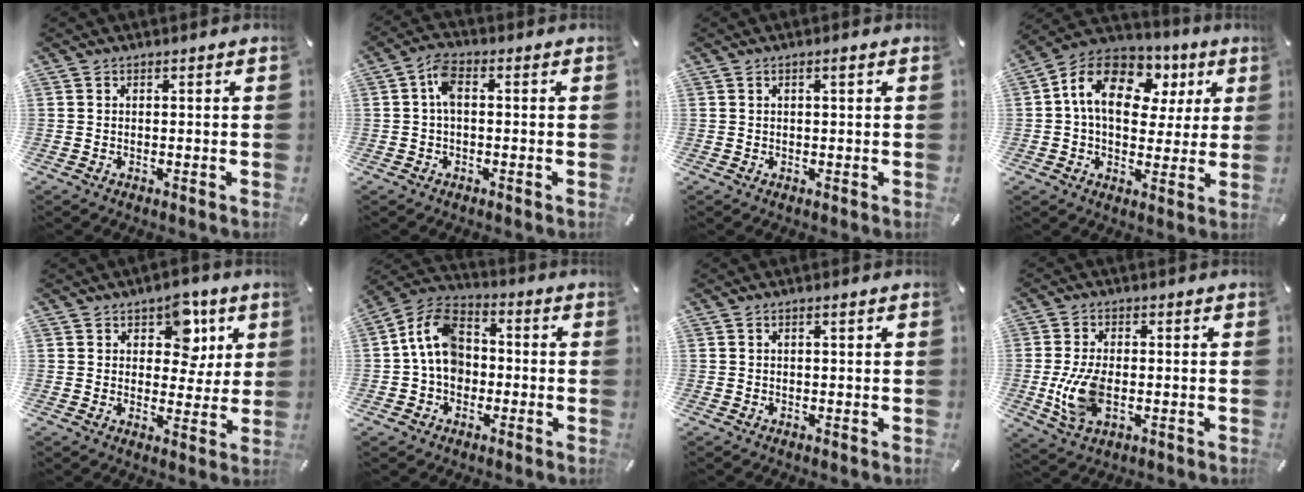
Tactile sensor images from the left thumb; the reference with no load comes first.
{"total": 5.0, "force": [0.0, 2.5, 4.3], "torque": [-0.095, 0.009, -0.003]}
{"total": 1.2, "force": [0.4, 0.2, 1.1], "torque": [-0.021, 0.002, 0.007]}
{"total": 15.5, "force": [4.3, 11.3, 9.8], "torque": [-0.178, -0.009, 0.077]}
{"total": 9.4, "force": [4.2, 6.8, 5.0], "torque": [-0.048, -0.015, 0.068]}
{"total": 11.2, "force": [-1.0, 8.8, 6.8], "torque": [-0.158, 0.020, -0.018]}
{"total": 0.9, "force": [0.3, 0.2, 0.8], "torque": [-0.016, 0.001, 0.005]}
{"total": 9.9, "force": [-1.4, 5.8, 7.9], "torque": [-0.166, -0.010, -0.023]}